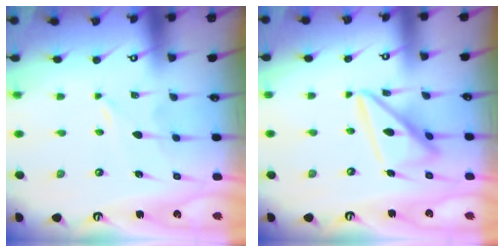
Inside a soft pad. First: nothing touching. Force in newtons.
{"total": 15.7, "press": 15.6, "slide": 1.5}